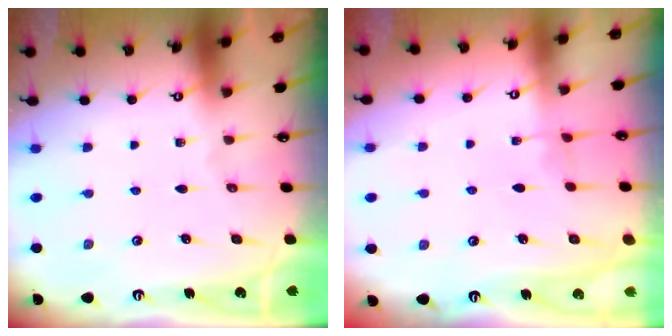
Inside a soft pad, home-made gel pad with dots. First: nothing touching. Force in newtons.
{"total": 3.3, "press": 3.3, "slide": 0.1}